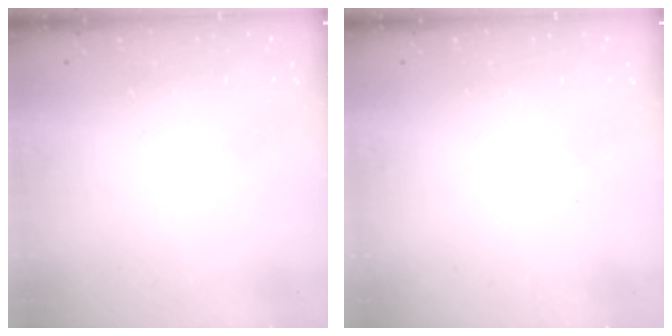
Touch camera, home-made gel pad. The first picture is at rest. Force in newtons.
{"total": 0.9, "press": 0.9, "slide": 0.2}